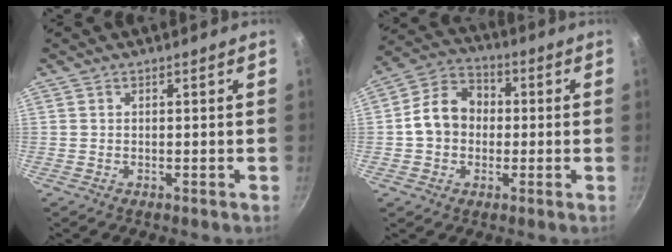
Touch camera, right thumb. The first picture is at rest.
{"total": 10.5, "force": [-0.2, 8.6, 6.1], "torque": [-0.075, 0.026, -0.021]}